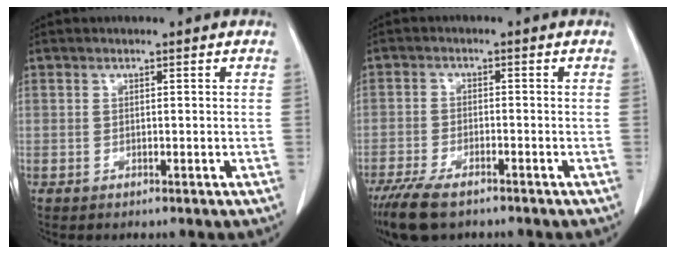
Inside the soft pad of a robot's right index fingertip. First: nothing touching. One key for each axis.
{"total": 8.1, "fx": -6.1, "fy": 2.4, "fz": 4.9, "tx": -0.091, "ty": -0.017, "tz": -0.102}